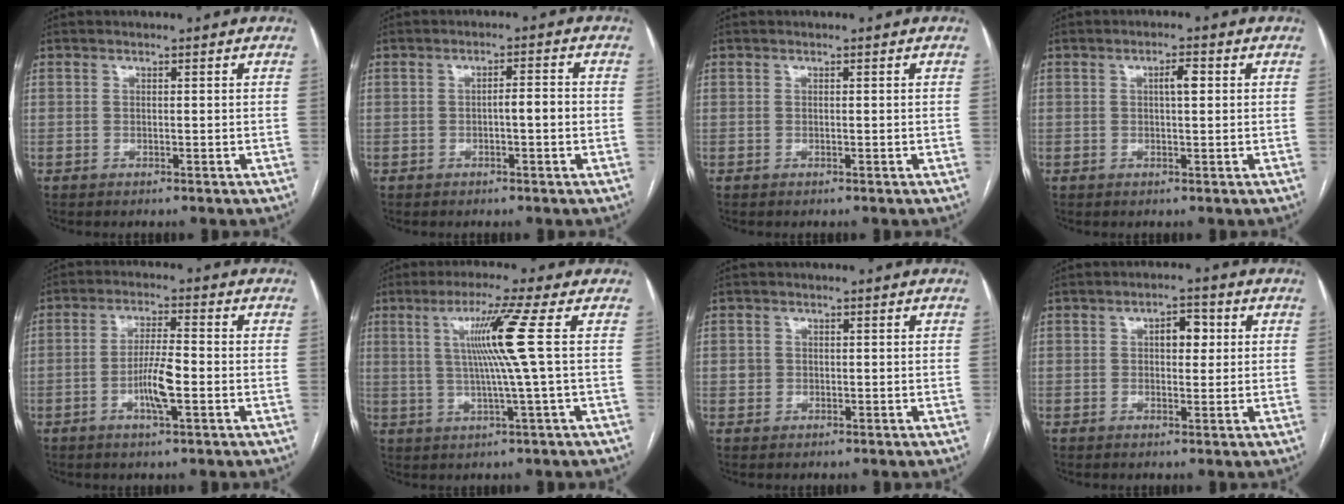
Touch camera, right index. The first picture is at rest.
{"total": 2.9, "force": [-0.5, 0.4, 2.8], "torque": [-0.040, 0.007, -0.009]}
{"total": 0.0}
{"total": 2.6, "force": [0.6, 0.6, 2.4], "torque": [-0.042, 0.005, 0.010]}
{"total": 6.2, "force": [-1.8, 0.7, 5.8], "torque": [-0.116, -0.001, -0.033]}
{"total": 8.6, "force": [1.7, -2.5, 8.1], "torque": [-0.142, 0.004, 0.040]}
{"total": 1.4, "force": [0.1, 1.3, 0.2], "torque": [0.000, 0.007, 0.003]}
{"total": 4.0, "force": [1.0, 2.0, 3.3], "torque": [-0.050, 0.013, 0.014]}